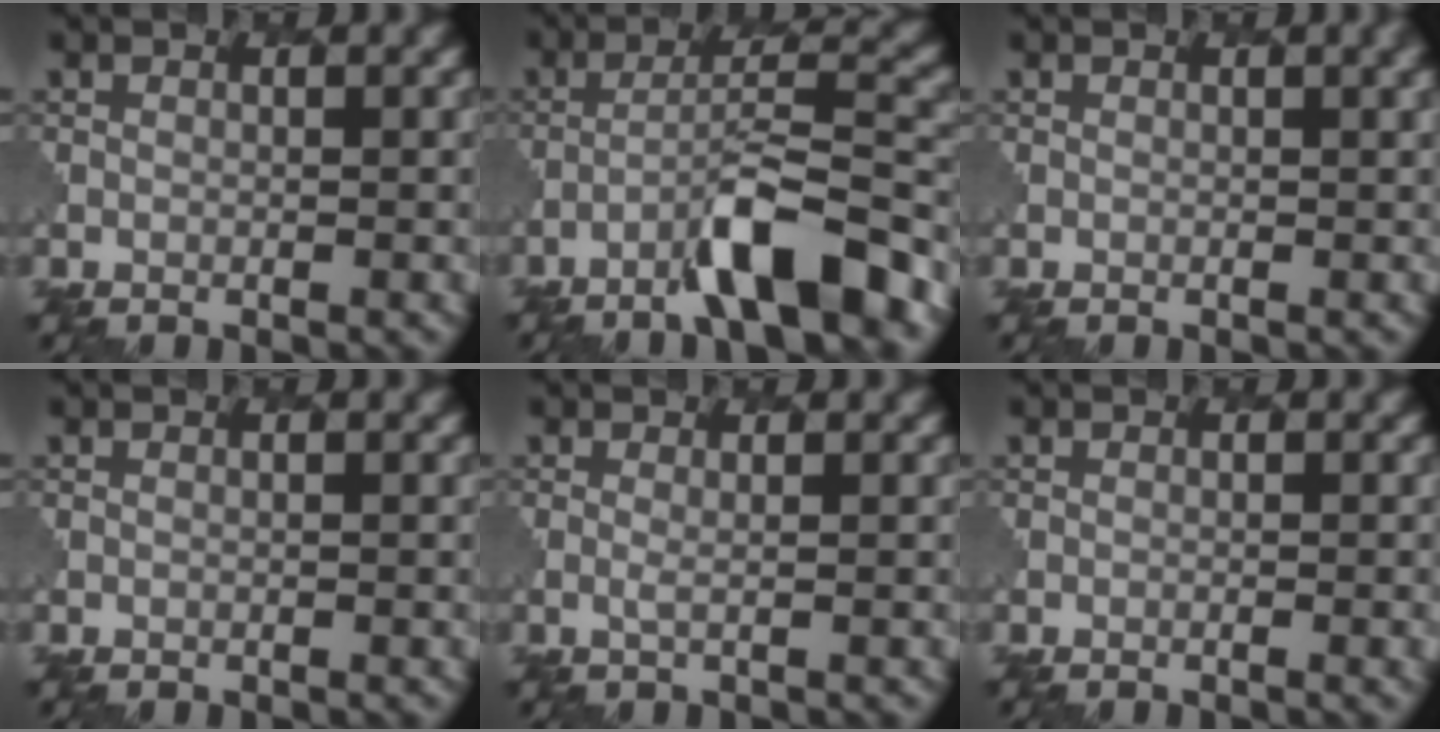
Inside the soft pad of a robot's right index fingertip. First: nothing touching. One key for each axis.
{"total": 7.5, "fx": -4.6, "fy": 1.2, "fz": 5.8, "tx": -0.096, "ty": 0.016, "tz": -0.073}
{"total": 1.9, "fx": 0.4, "fy": 0.8, "fz": 1.6, "tx": -0.011, "ty": -0.002, "tz": 0.002}
{"total": 0.0}
{"total": 0.9, "fx": 0.4, "fy": 0.3, "fz": 0.8, "tx": -0.013, "ty": -0.002, "tz": 0.005}
{"total": 0.9, "fx": -0.1, "fy": 0.3, "fz": 0.9, "tx": -0.005, "ty": 0.001, "tz": -0.007}